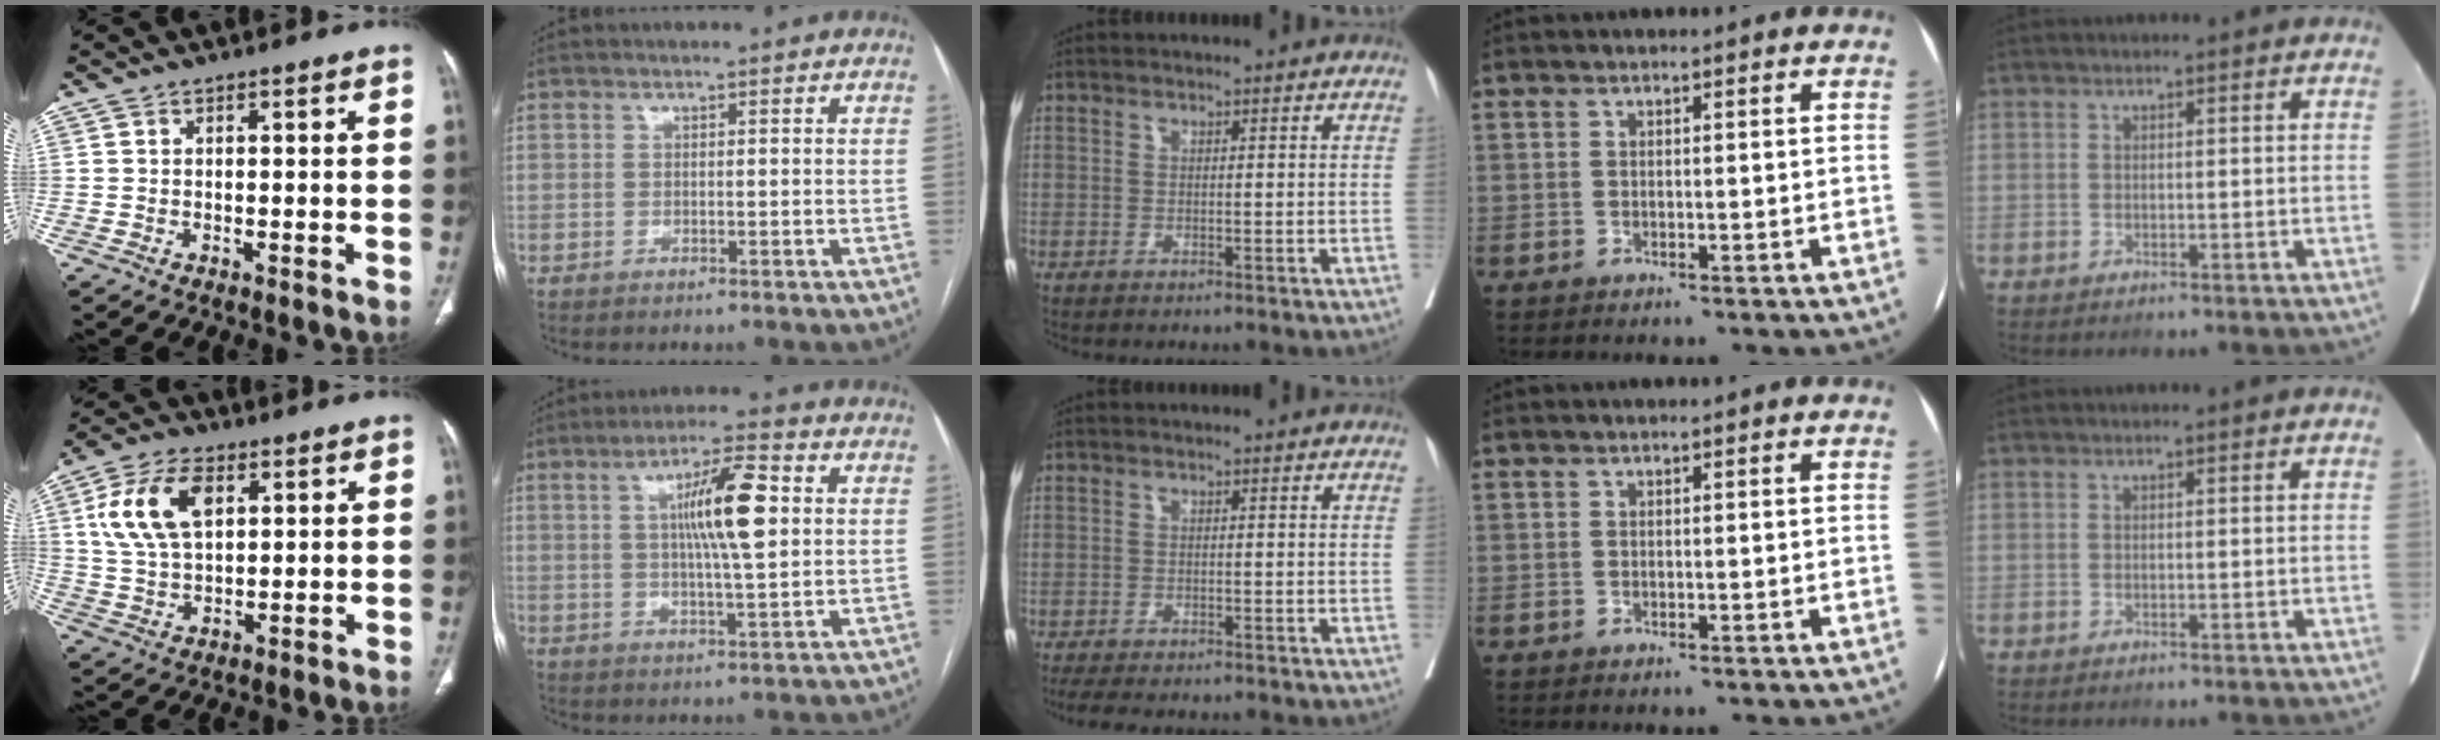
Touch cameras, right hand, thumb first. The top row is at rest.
{"thumb": {"total": 12.7, "force": [4.1, 7.3, 9.6], "torque": [-0.179, -0.001, 0.081]}, "index": {"total": 10.3, "force": [1.9, 1.2, 10.1], "torque": [-0.174, 0.010, 0.031]}, "middle": {"total": 7.7, "force": [-6.6, 1.7, 3.4], "torque": [-0.048, -0.008, -0.096]}}